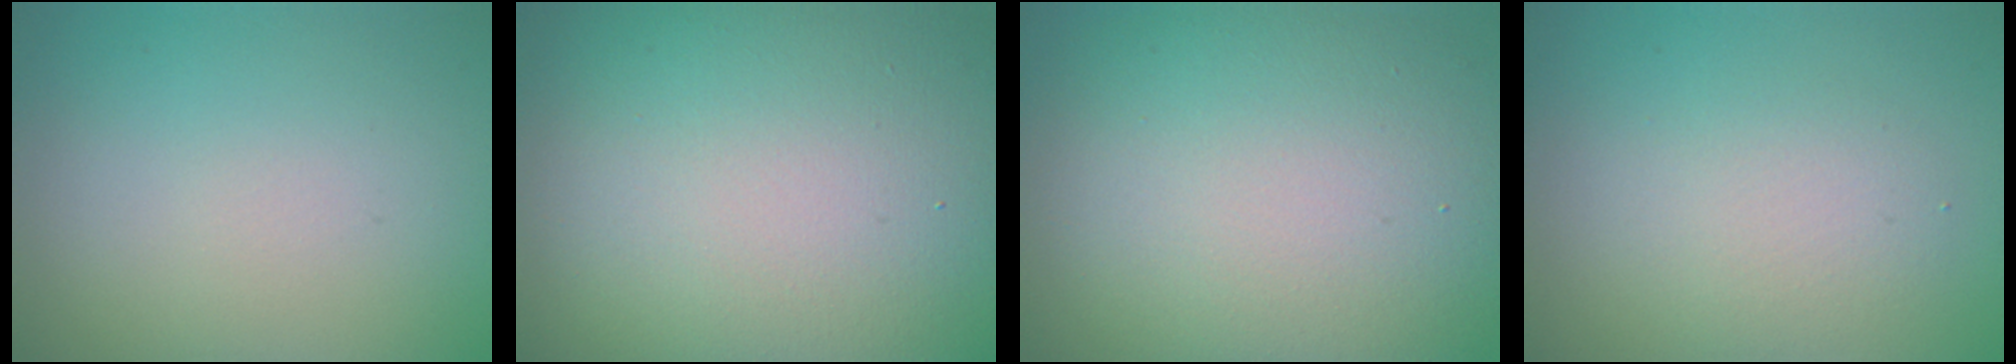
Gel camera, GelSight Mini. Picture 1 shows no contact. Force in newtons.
{"total": 20.7, "press": 20.7, "slide": 1.2}
{"total": 14.2, "press": 14.2, "slide": 0.1}
{"total": 2.7, "press": 2.6, "slide": 0.3}